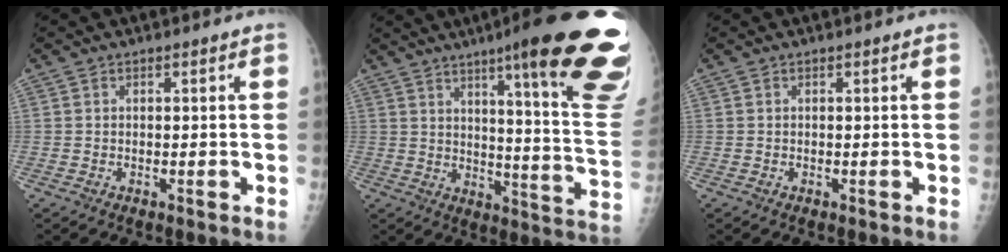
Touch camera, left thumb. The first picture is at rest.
{"total": 28.0, "force": [17.6, 3.1, 21.5], "torque": [-0.220, -0.087, 0.232]}
{"total": 0.0}